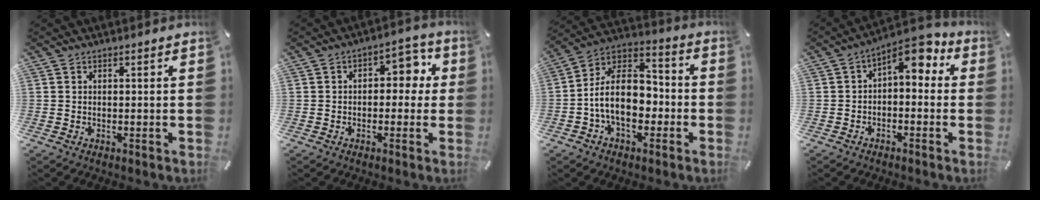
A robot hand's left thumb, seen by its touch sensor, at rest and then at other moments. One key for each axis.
{"total": 6.3, "fx": 0.4, "fy": 4.4, "fz": 4.5, "tx": -0.053, "ty": 0.001, "tz": -0.005}
{"total": 14.4, "fx": -3.4, "fy": 9.9, "fz": 9.9, "tx": -0.193, "ty": 0.011, "tz": -0.063}
{"total": 6.2, "fx": 2.4, "fy": 3.5, "fz": 4.4, "tx": -0.064, "ty": -0.023, "tz": 0.035}